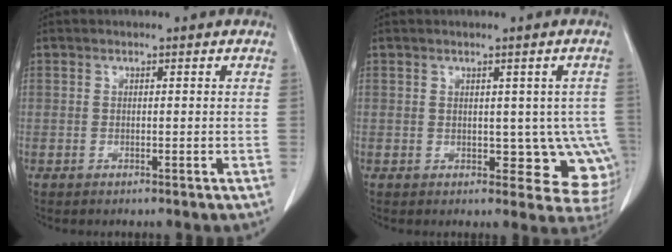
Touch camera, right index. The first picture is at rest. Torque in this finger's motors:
{"motor_torque": [-0.01, 0.10, 0.02, 0.00]}